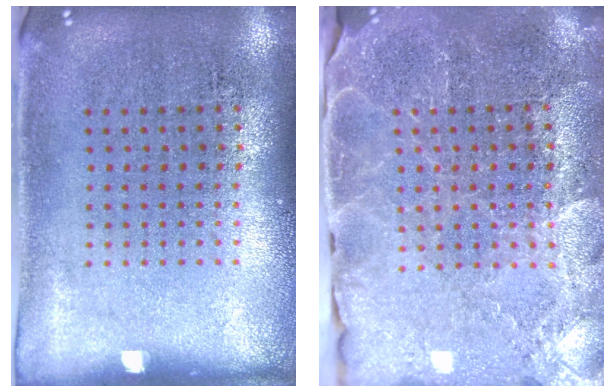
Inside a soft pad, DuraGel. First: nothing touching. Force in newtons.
{"total": 3.0, "press": 3.0, "slide": 0.4}